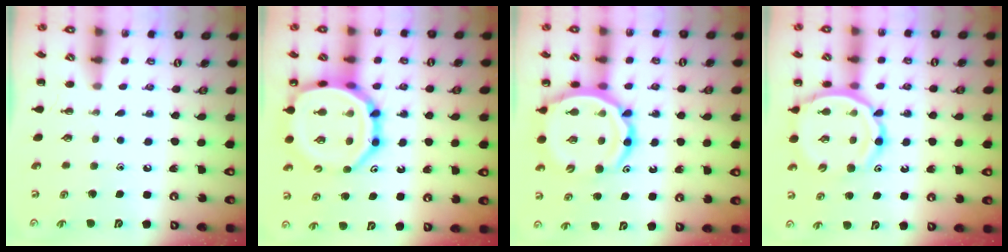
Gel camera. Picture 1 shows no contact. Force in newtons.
{"total": 19.7, "press": 19.4, "slide": 3.6}
{"total": 15.0, "press": 14.5, "slide": 3.8}
{"total": 12.3, "press": 11.8, "slide": 3.3}